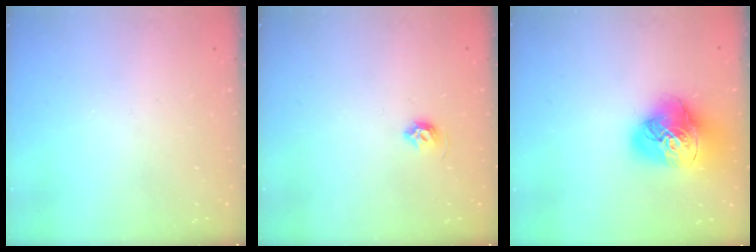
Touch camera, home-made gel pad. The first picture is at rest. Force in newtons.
{"total": 5.7, "press": 5.7, "slide": 0.7}
{"total": 17.3, "press": 17.2, "slide": 2.0}